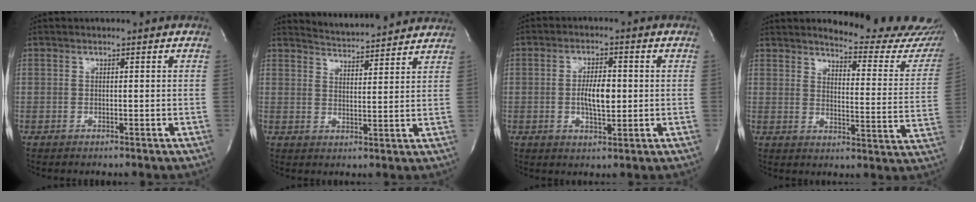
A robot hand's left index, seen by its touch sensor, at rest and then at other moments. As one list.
[{"total": 9.7, "force": [9.6, 0.6, 1.4], "torque": [-0.030, 0.009, 0.128]}, {"total": 5.3, "force": [-0.3, 1.9, 4.9], "torque": [-0.091, -0.001, -0.004]}, {"total": 18.5, "force": [17.4, 2.7, 5.7], "torque": [-0.060, -0.106, 0.190]}]